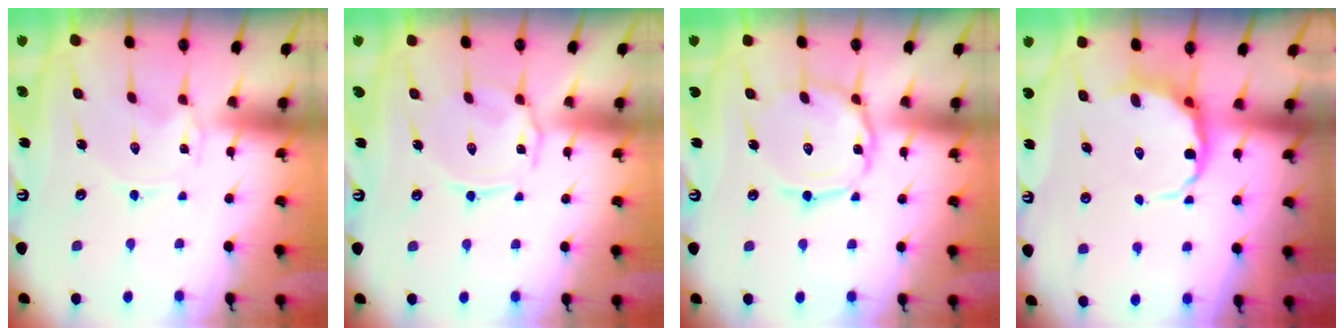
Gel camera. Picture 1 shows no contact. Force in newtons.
{"total": 4.0, "press": 3.9, "slide": 0.4}
{"total": 7.1, "press": 7.0, "slide": 0.3}
{"total": 8.9, "press": 8.4, "slide": 2.8}